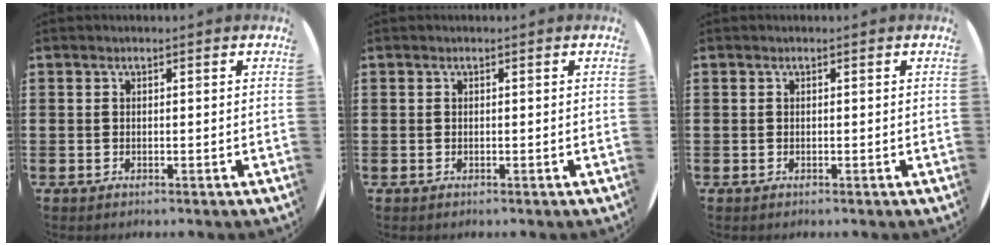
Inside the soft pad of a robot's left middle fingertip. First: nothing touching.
{"total": 0.0}
{"total": 0.0}